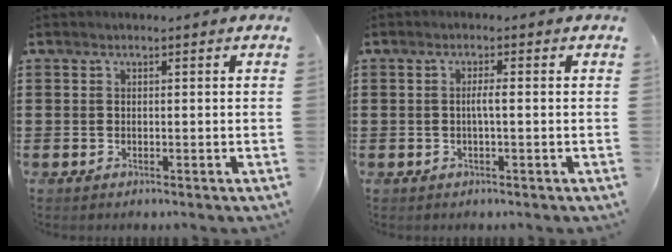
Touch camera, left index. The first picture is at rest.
{"total": 1.8, "force": [-0.2, 0.1, 1.8], "torque": [-0.035, 0.001, -0.006]}